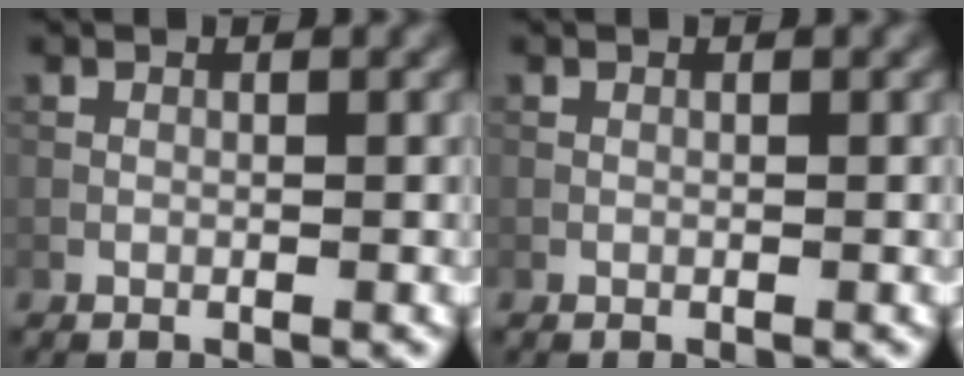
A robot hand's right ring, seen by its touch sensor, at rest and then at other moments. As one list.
[{"total": 0.0}]